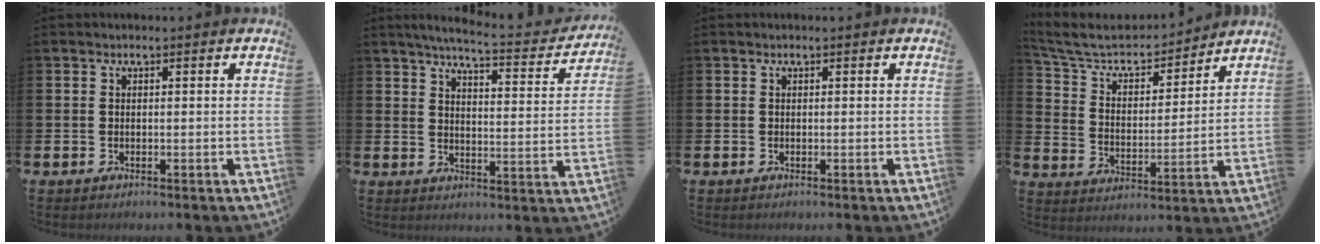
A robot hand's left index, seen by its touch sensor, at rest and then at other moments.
{"total": 5.1, "force": [4.7, 0.1, 1.8], "torque": [-0.045, -0.039, 0.074]}
{"total": 0.0}
{"total": 7.6, "force": [7.0, 2.4, 1.9], "torque": [-0.076, -0.052, 0.120]}